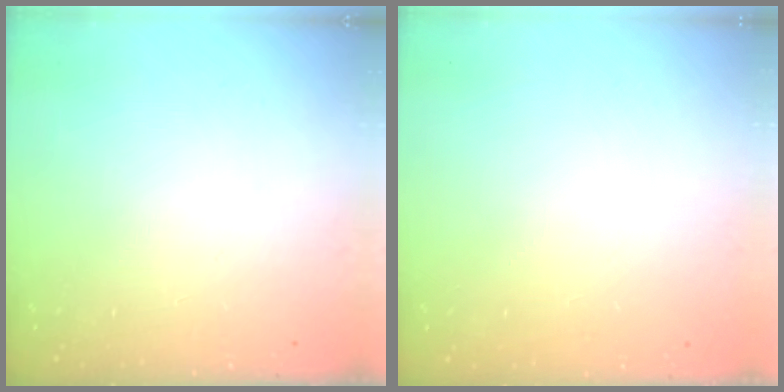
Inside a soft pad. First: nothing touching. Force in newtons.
{"total": 0.0}